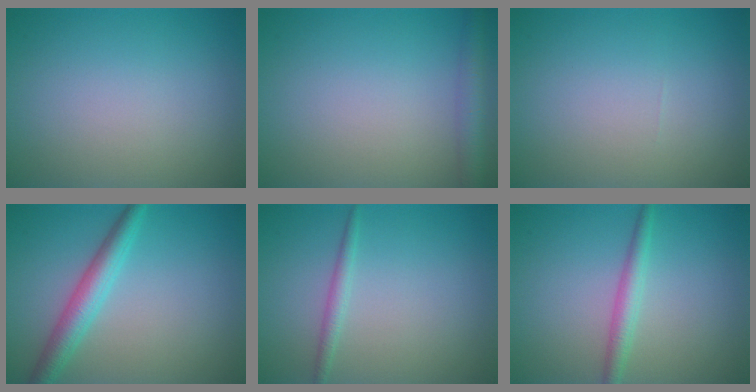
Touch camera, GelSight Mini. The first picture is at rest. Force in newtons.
{"total": 2.7, "press": 2.7, "slide": 0.2}
{"total": 0.0}
{"total": 3.6, "press": 3.6, "slide": 0.2}
{"total": 1.3, "press": 1.3, "slide": 0.1}
{"total": 2.2, "press": 2.2, "slide": 0.1}